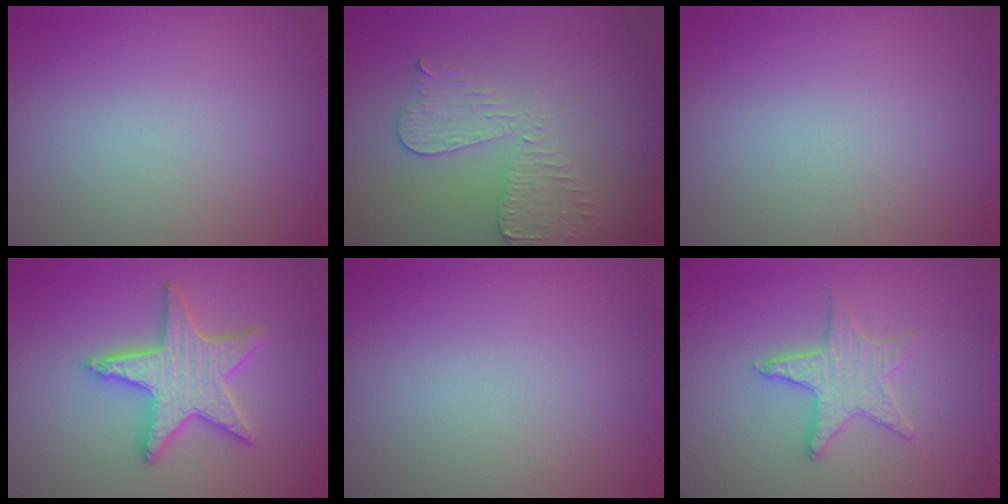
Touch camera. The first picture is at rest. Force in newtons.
{"total": 3.2, "press": 2.9, "slide": 1.3}
{"total": 0.0}
{"total": 5.2, "press": 5.1, "slide": 0.8}
{"total": 0.0}
{"total": 2.9, "press": 2.8, "slide": 0.8}